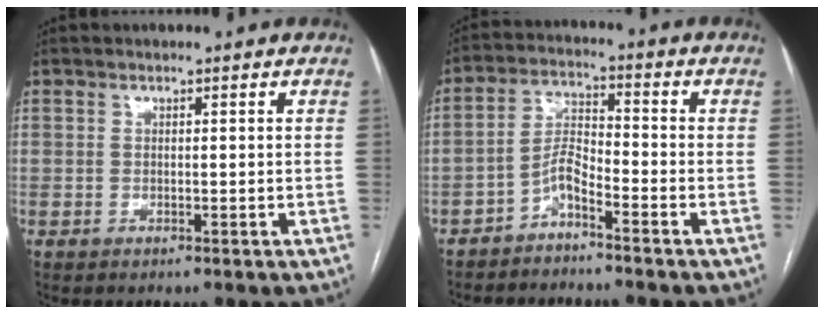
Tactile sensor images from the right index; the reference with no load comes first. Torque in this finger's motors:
{"motor_torque": [0.03, 0.00, 0.08, 0.04]}